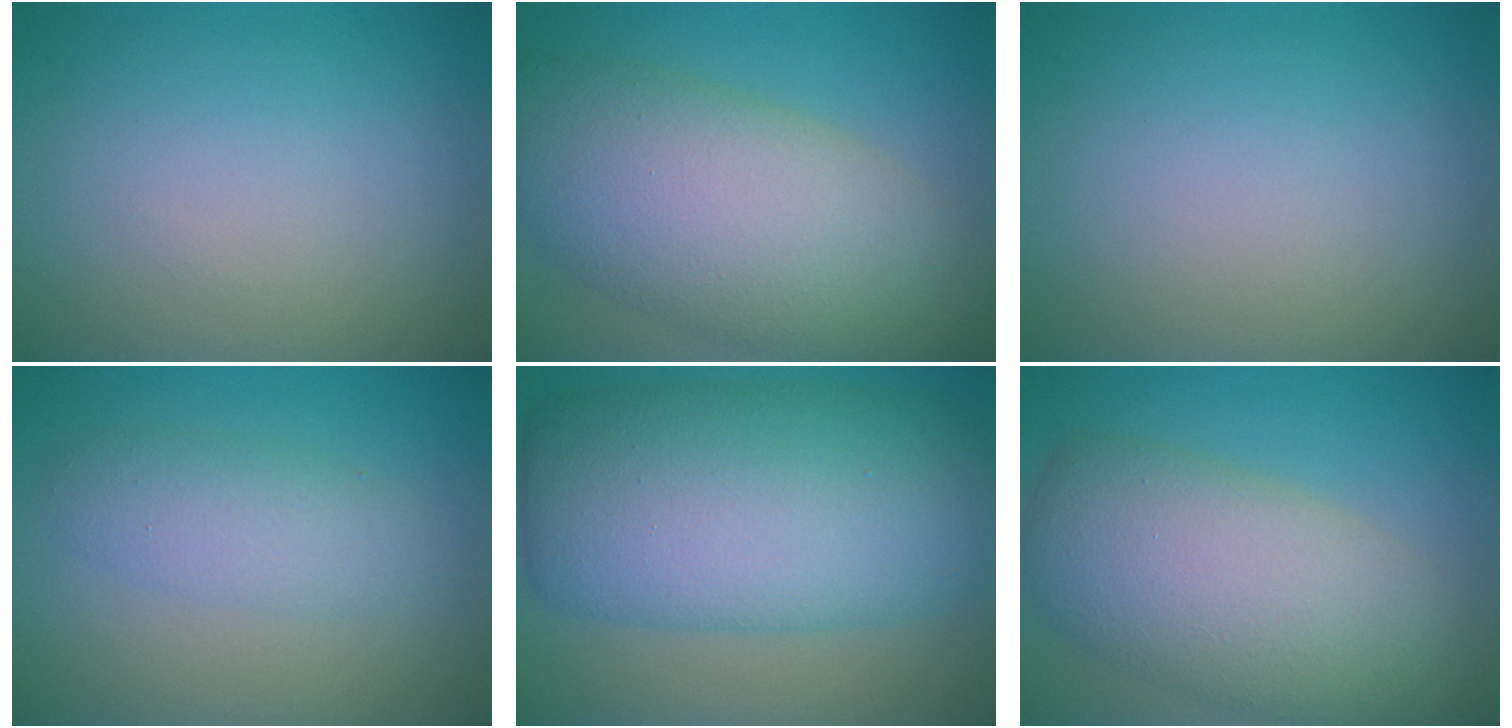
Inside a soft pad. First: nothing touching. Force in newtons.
{"total": 11.6, "press": 11.6, "slide": 0.5}
{"total": 0.0}
{"total": 3.0, "press": 3.0, "slide": 0.2}
{"total": 13.6, "press": 13.6, "slide": 0.3}
{"total": 9.6, "press": 9.6, "slide": 0.5}